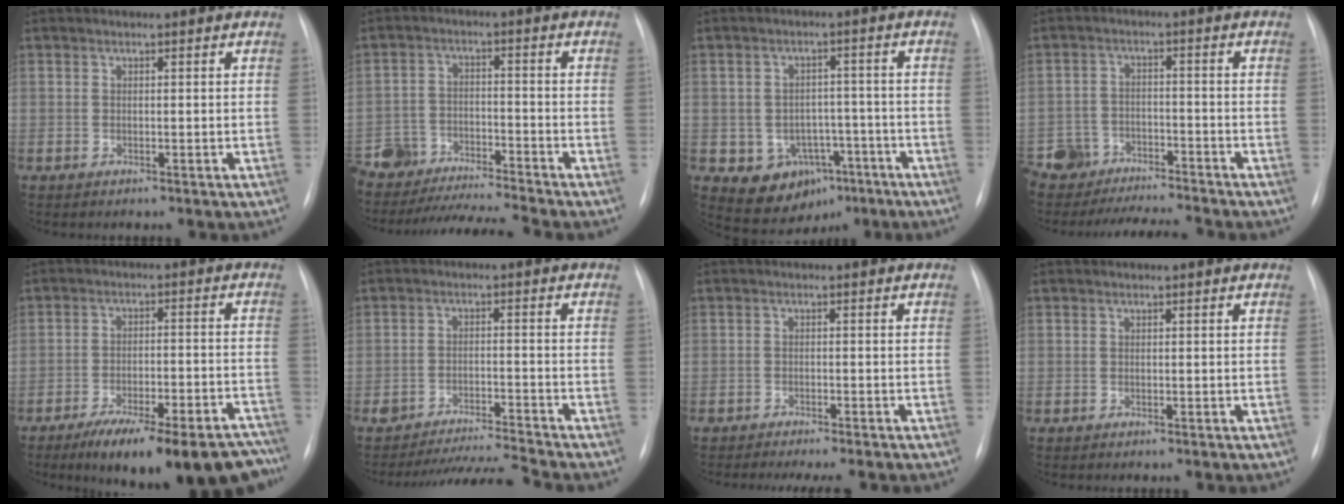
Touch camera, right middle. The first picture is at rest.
{"total": 15.2, "force": [-14.4, 0.2, 4.8], "torque": [-0.092, 0.002, -0.237]}
{"total": 8.2, "force": [-3.8, 6.5, 3.3], "torque": [-0.050, 0.021, -0.041]}
{"total": 10.9, "force": [-10.6, 1.8, 2.0], "torque": [-0.034, 0.015, -0.169]}
{"total": 20.9, "force": [-17.2, 4.4, 11.0], "torque": [-0.098, 0.013, -0.239]}
{"total": 7.5, "force": [-7.2, -1.7, 0.8], "torque": [-0.011, -0.005, -0.126]}
{"total": 8.2, "force": [-7.0, 1.3, 3.9], "torque": [-0.044, -0.005, -0.096]}
{"total": 0.0}